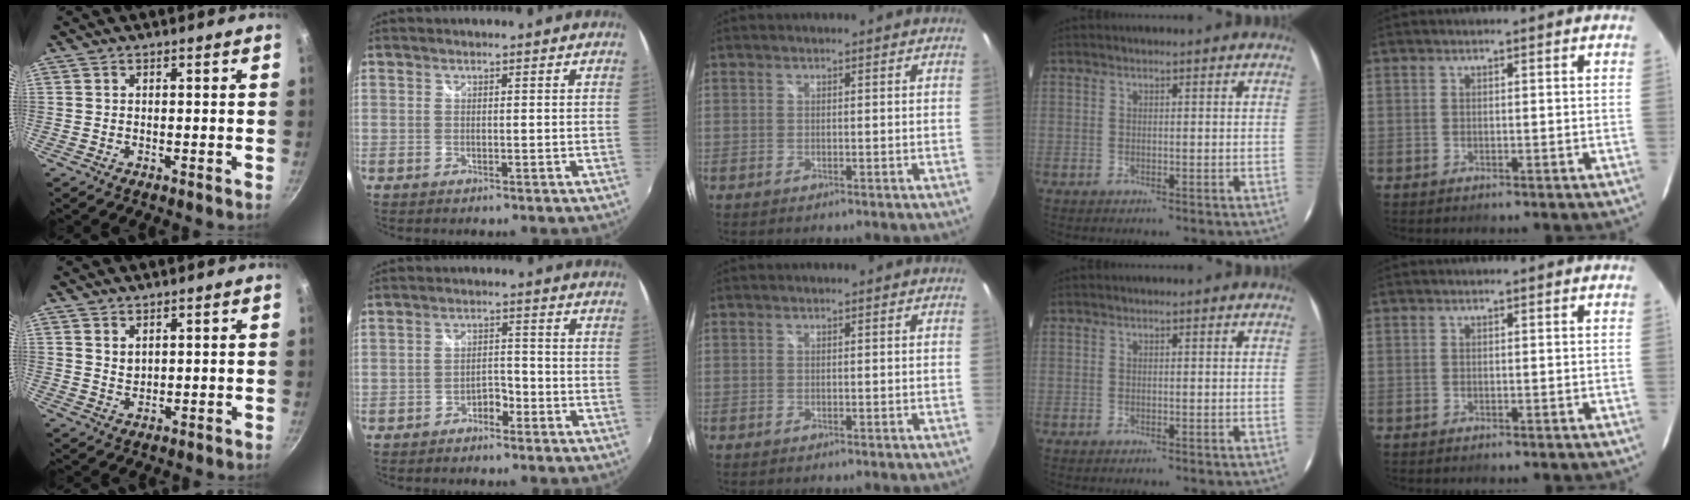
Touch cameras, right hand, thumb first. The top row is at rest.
{"thumb": {"total": 2.2, "force": [1.4, 1.3, 1.1], "torque": [-0.017, -0.010, 0.028]}, "index": {"total": 3.4, "force": [-2.5, 1.8, 1.4], "torque": [-0.029, 0.006, -0.038]}}